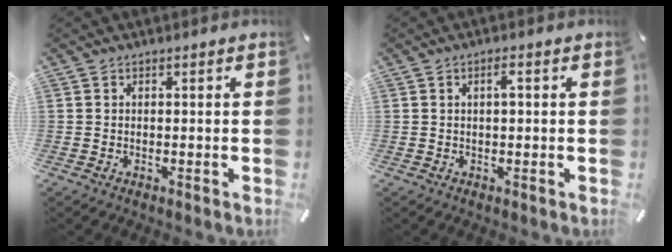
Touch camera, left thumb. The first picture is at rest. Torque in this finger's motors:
{"motor_torque": [-0.14, -0.06, -0.02, 0.00, 0.00]}